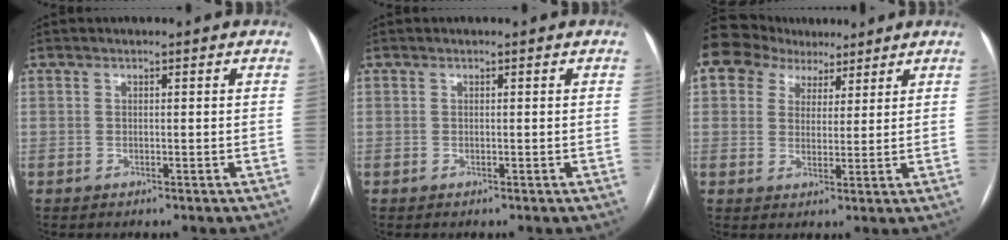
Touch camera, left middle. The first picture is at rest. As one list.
[{"total": 0.0}, {"total": 6.9, "force": [5.3, 4.4, 1.2], "torque": [-0.015, 0.026, 0.088]}]